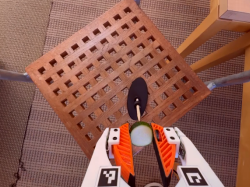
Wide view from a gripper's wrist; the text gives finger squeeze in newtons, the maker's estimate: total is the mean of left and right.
{"total": 10.1, "left": 10.0, "right": 10.2}